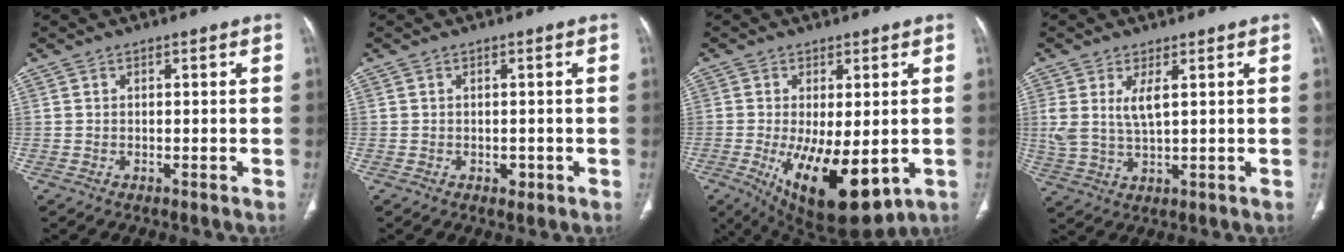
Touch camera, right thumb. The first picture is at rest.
{"total": 1.4, "force": [-0.5, 1.0, 0.8], "torque": [-0.007, 0.001, -0.003]}
{"total": 16.4, "force": [-4.3, 6.9, 14.2], "torque": [-0.227, -0.024, -0.043]}
{"total": 5.6, "force": [1.8, 2.0, 4.9], "torque": [-0.113, -0.011, 0.047]}